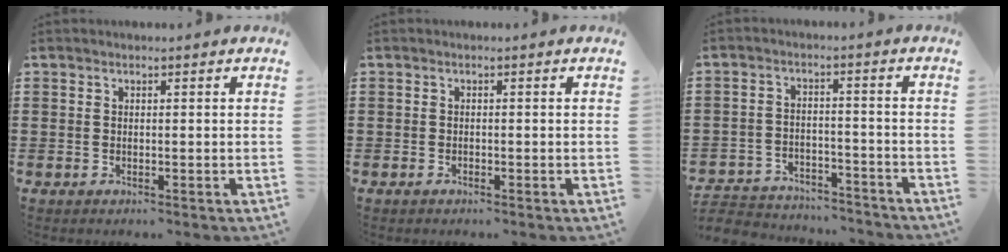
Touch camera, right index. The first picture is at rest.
{"total": 0.6, "force": [-0.5, 0.1, 0.2], "torque": [-0.006, -0.003, -0.010]}
{"total": 4.0, "force": [-3.9, 0.7, 0.1], "torque": [-0.017, 0.001, -0.084]}